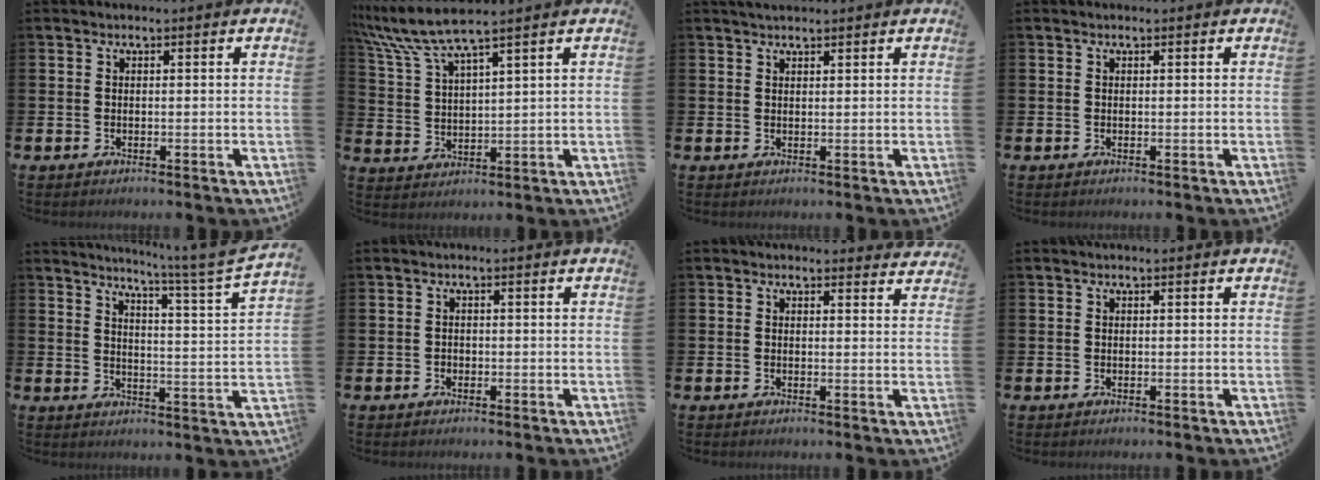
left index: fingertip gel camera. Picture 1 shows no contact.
{"total": 7.2, "force": [6.2, 0.4, 3.5], "torque": [-0.092, -0.022, 0.111]}
{"total": 1.6, "force": [1.5, 0.3, 0.4], "torque": [0.003, -0.001, 0.025]}
{"total": 0.0}
{"total": 4.7, "force": [4.0, -1.3, 2.1], "torque": [-0.042, -0.046, 0.055]}
{"total": 0.8, "force": [-0.3, 0.7, 0.1], "torque": [0.002, 0.003, -0.010]}
{"total": 1.5, "force": [1.4, 0.5, 0.1], "torque": [0.010, -0.006, 0.023]}
{"total": 0.0}